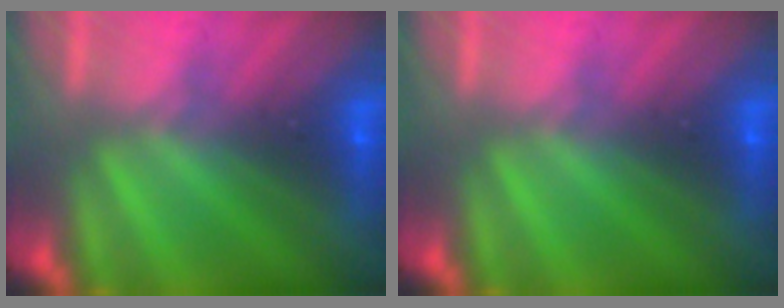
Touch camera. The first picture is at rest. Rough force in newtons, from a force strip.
{"total": 0.0}